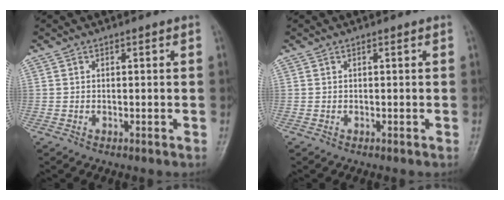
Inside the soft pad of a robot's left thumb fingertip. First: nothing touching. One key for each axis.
{"total": 0.0}